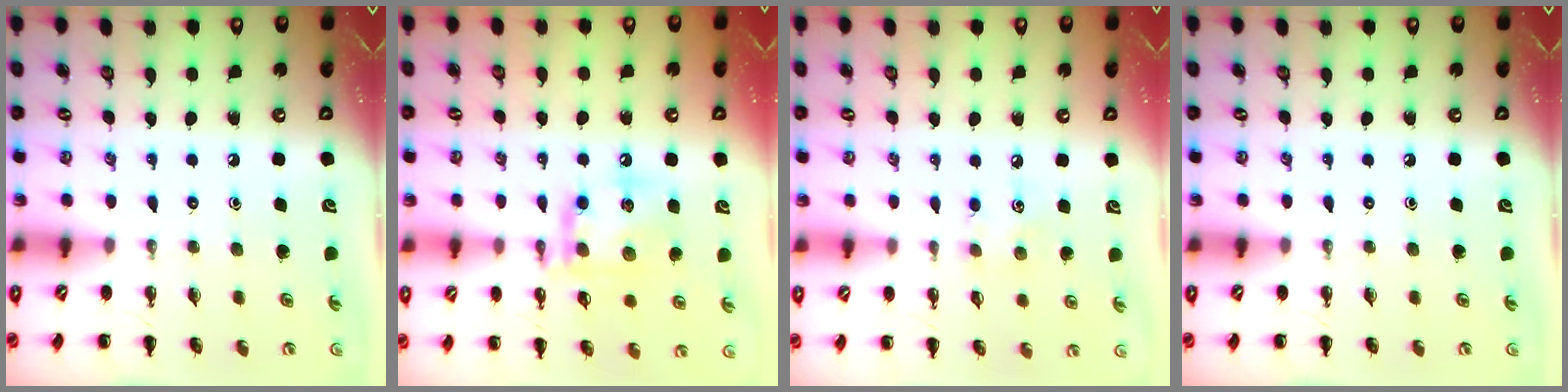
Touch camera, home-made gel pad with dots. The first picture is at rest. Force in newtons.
{"total": 13.9, "press": 13.7, "slide": 1.8}
{"total": 5.5, "press": 5.3, "slide": 1.3}
{"total": 0.0}